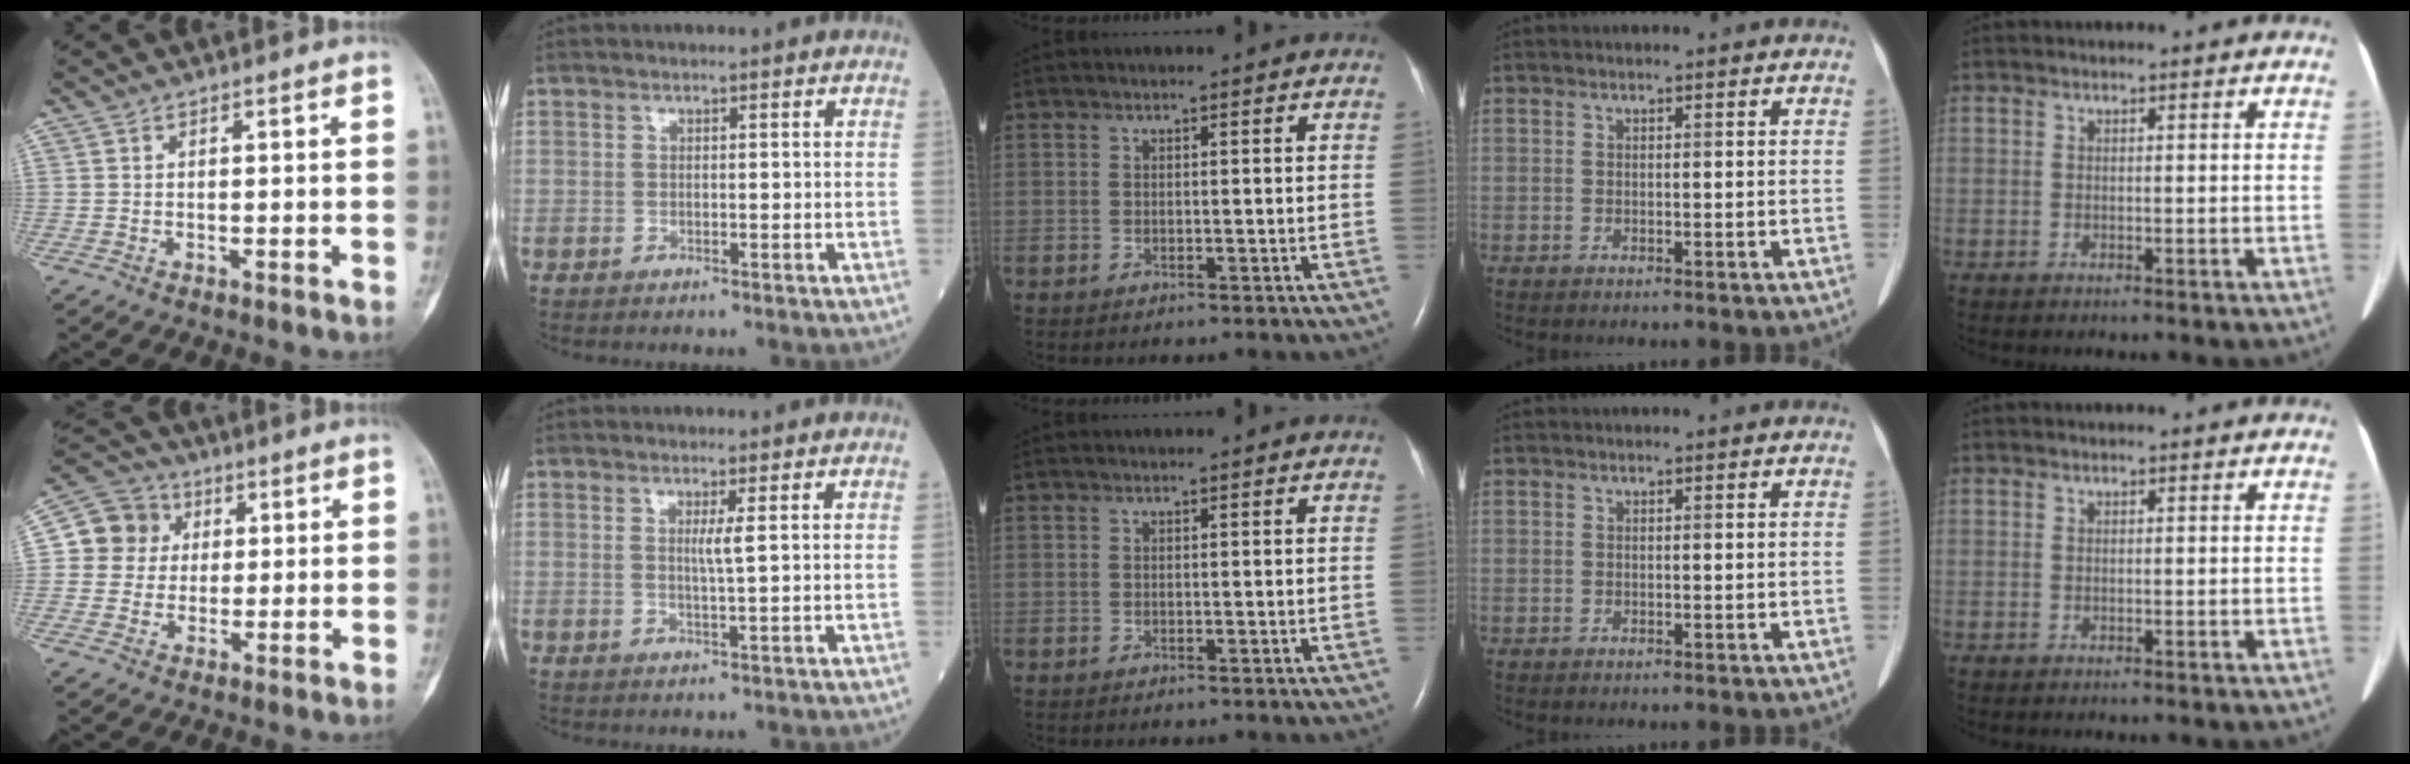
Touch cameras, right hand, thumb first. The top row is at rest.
{"thumb": {"total": 9.4, "force": [1.6, 9.0, 2.5], "torque": [-0.014, 0.010, 0.018]}, "index": {"total": 1.8, "force": [0.6, -0.5, 1.6], "torque": [-0.035, -0.004, 0.013]}}